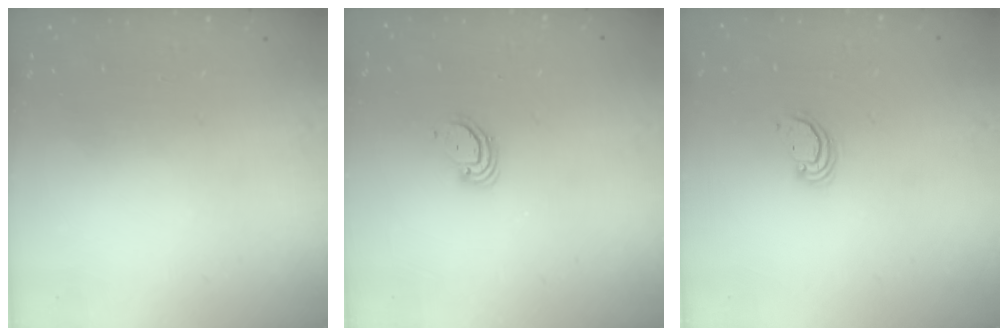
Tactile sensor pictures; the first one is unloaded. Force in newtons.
{"total": 3.6, "press": 3.6, "slide": 0.2}
{"total": 2.1, "press": 2.1, "slide": 0.1}